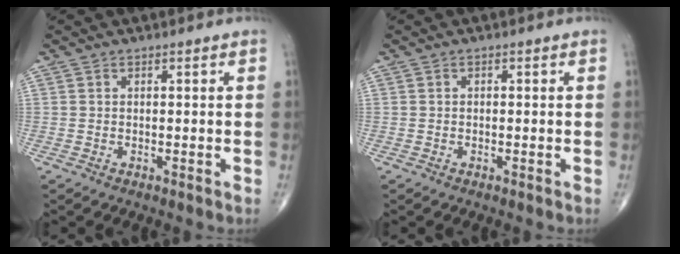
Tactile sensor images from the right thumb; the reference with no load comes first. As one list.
[{"total": 0.0}]